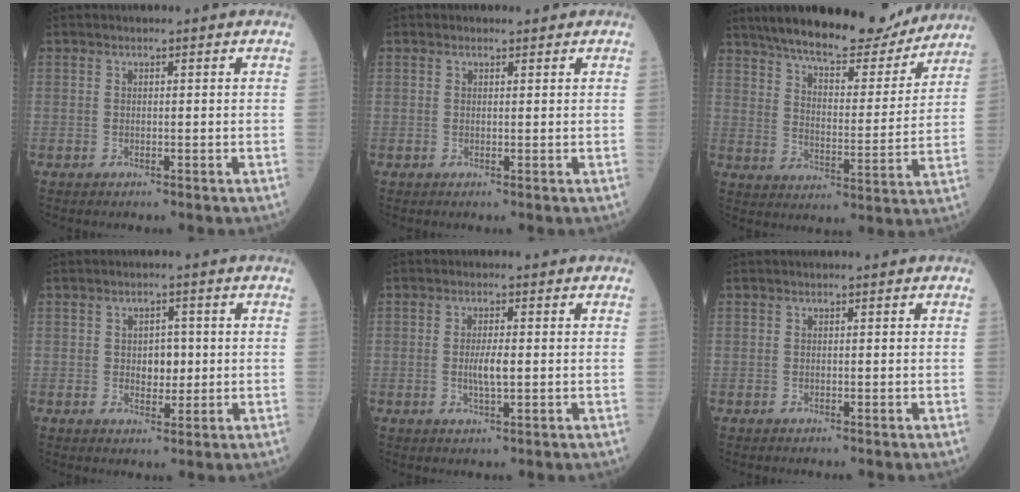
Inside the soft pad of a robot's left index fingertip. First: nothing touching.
{"total": 0.6, "force": [0.5, 0.3, 0.0], "torque": [-0.005, -0.004, 0.003]}
{"total": 20.5, "force": [17.8, 4.7, 8.9], "torque": [-0.139, -0.003, 0.252]}
{"total": 3.2, "force": [0.0, 2.2, 2.4], "torque": [-0.029, 0.002, 0.000]}
{"total": 3.1, "force": [-0.4, 0.5, 3.0], "torque": [-0.059, -0.006, -0.008]}
{"total": 0.0}